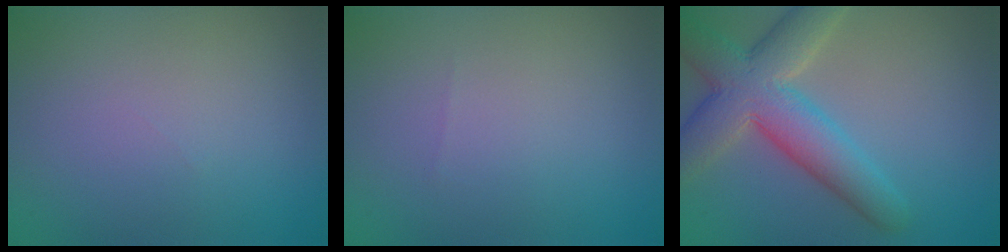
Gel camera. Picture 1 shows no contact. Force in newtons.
{"total": 0.0}
{"total": 8.0, "press": 8.0, "slide": 0.5}